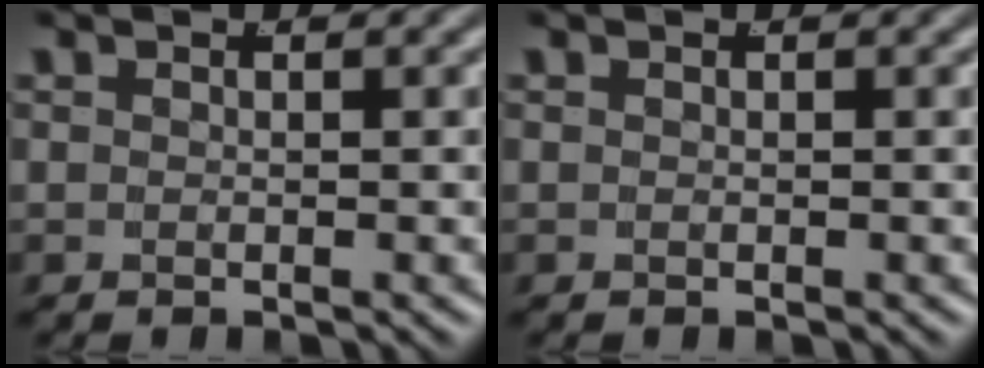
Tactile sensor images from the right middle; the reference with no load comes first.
{"total": 0.0}